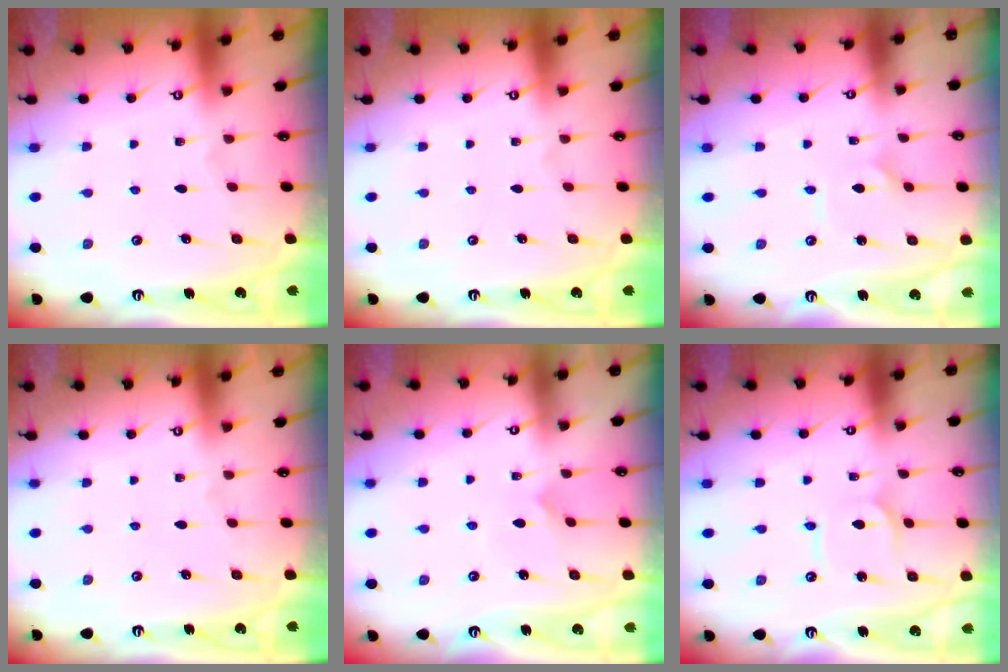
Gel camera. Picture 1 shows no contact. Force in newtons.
{"total": 0.0}
{"total": 1.9, "press": 1.9, "slide": 0.0}
{"total": 0.0}
{"total": 2.8, "press": 2.8, "slide": 0.3}
{"total": 2.5, "press": 2.5, "slide": 0.1}